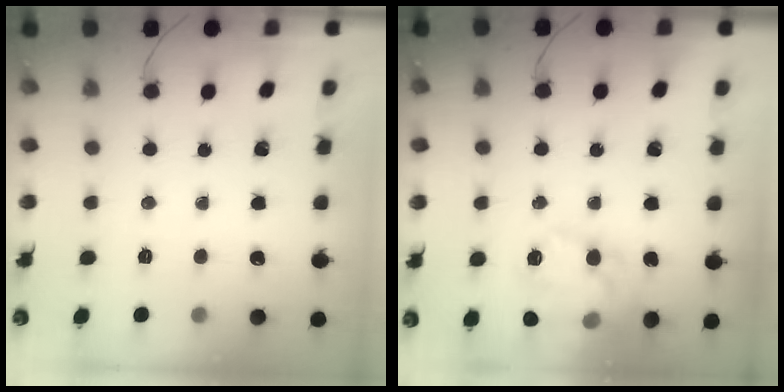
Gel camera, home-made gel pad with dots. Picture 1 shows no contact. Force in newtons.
{"total": 17.9, "press": 17.8, "slide": 1.7}